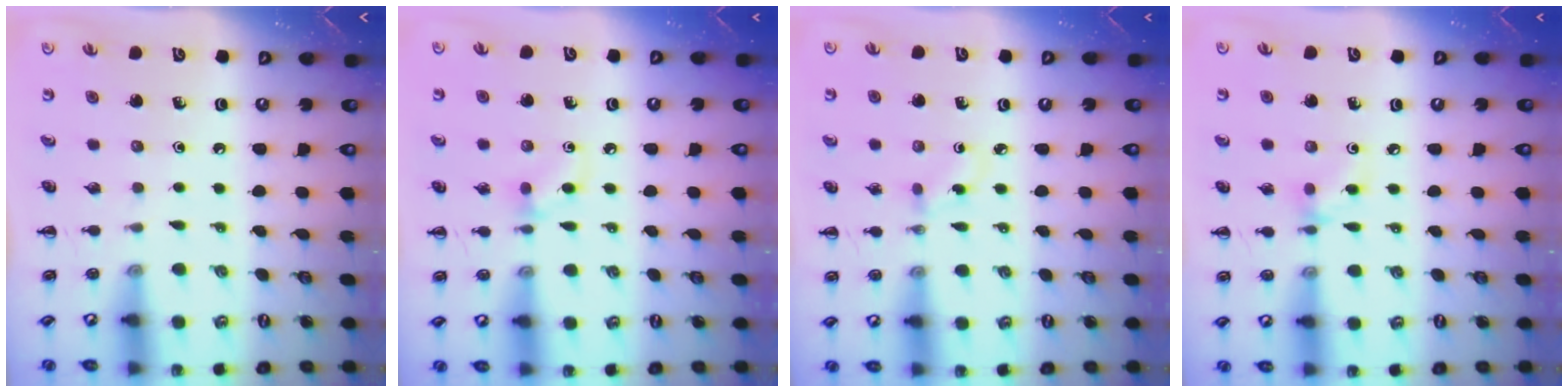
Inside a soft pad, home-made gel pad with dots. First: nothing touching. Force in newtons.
{"total": 5.9, "press": 5.6, "slide": 1.8}
{"total": 2.3, "press": 2.0, "slide": 1.1}
{"total": 5.7, "press": 5.7, "slide": 1.0}